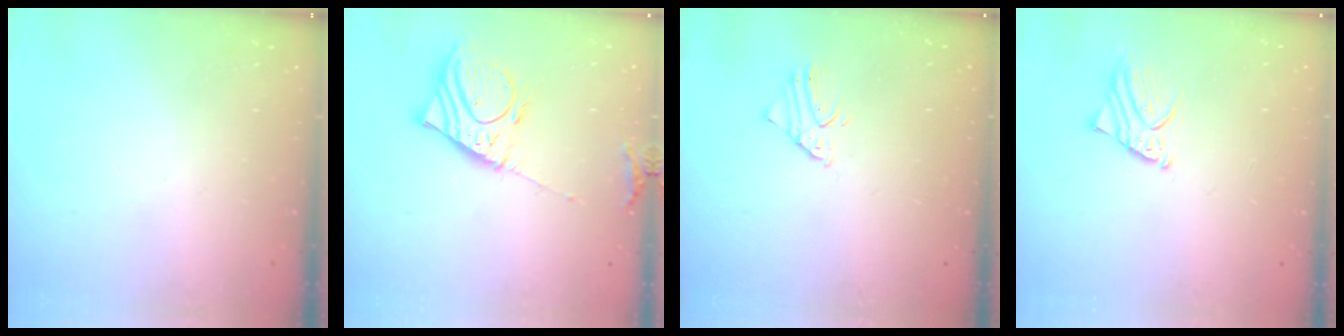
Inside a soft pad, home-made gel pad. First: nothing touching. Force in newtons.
{"total": 10.9, "press": 10.7, "slide": 1.8}
{"total": 1.5, "press": 1.5, "slide": 0.1}
{"total": 2.9, "press": 2.8, "slide": 0.3}